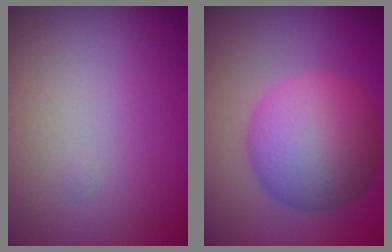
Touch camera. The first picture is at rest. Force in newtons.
{"total": 8.7, "press": 8.7, "slide": 0.2}